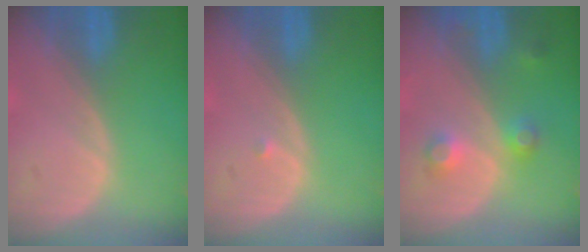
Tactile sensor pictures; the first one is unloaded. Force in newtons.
{"total": 0.5, "press": 0.4, "slide": 0.3}
{"total": 3.7, "press": 3.4, "slide": 1.7}